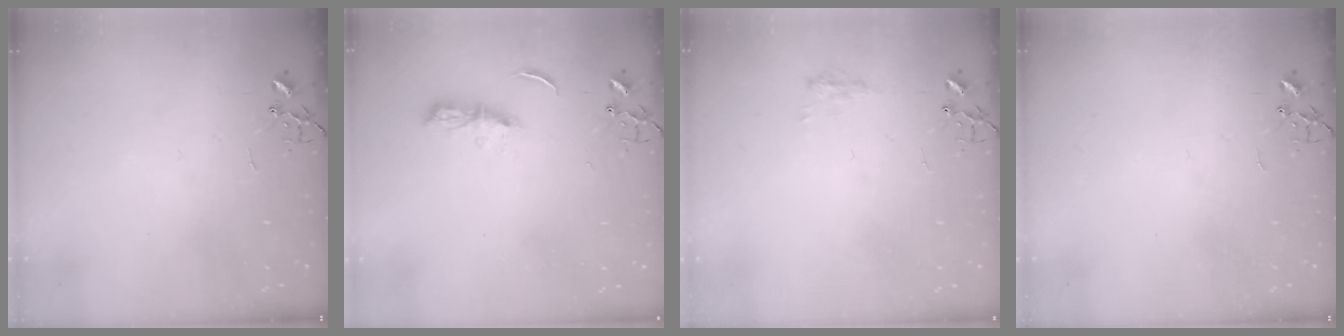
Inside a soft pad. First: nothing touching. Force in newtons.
{"total": 6.1, "press": 6.0, "slide": 0.7}
{"total": 7.8, "press": 7.8, "slide": 0.7}
{"total": 0.0}